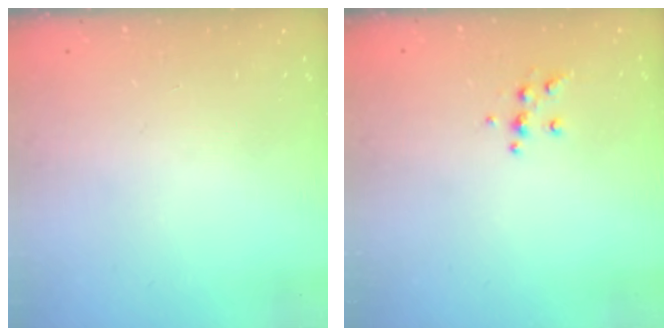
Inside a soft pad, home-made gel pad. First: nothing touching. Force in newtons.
{"total": 6.4, "press": 6.4, "slide": 0.5}